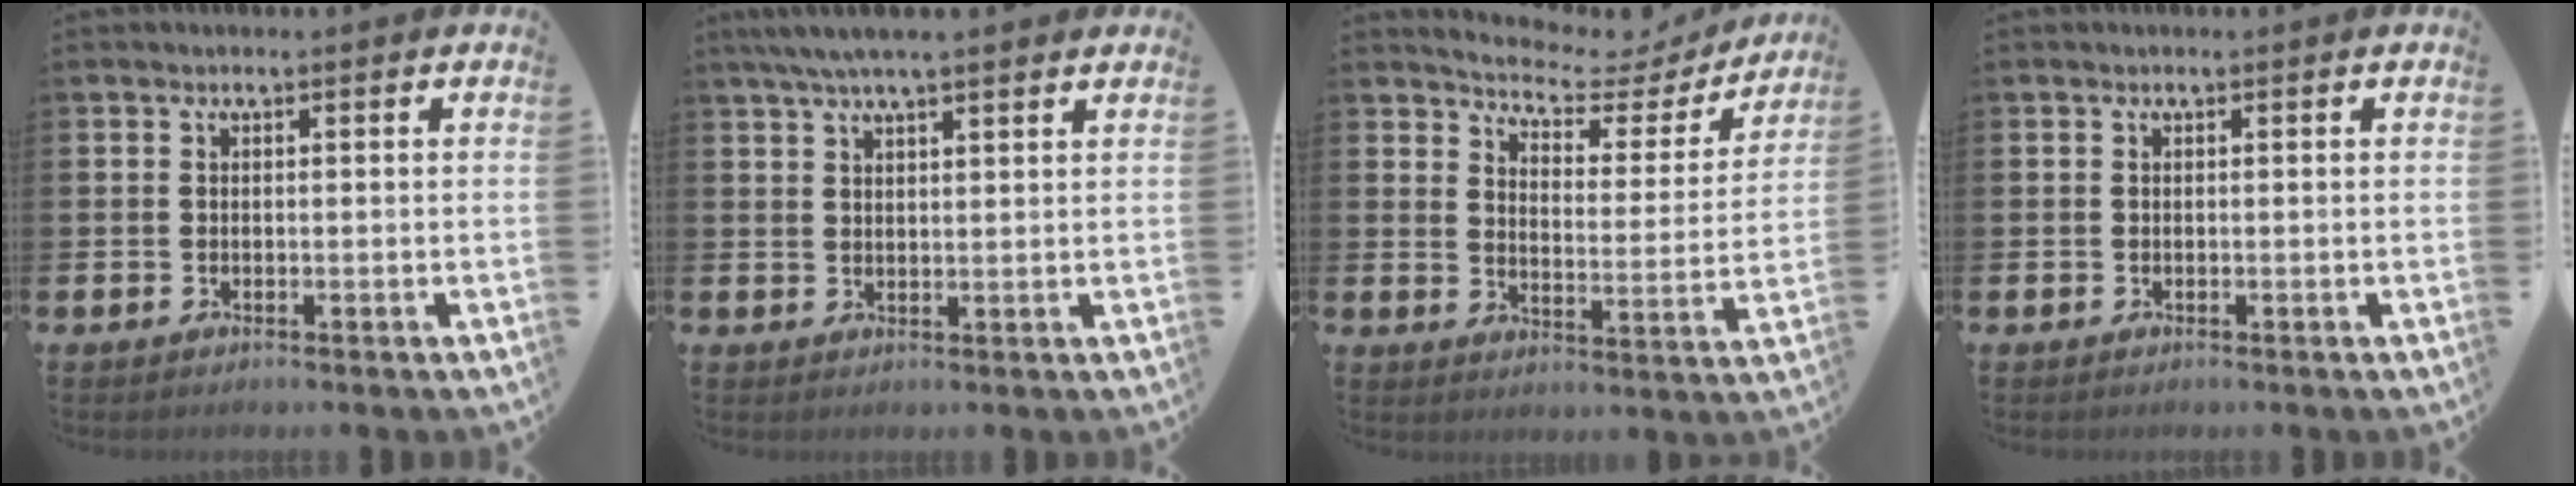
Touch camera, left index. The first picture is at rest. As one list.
[{"total": 4.9, "force": [4.1, 0.6, 2.5], "torque": [-0.057, -0.003, 0.075]}, {"total": 4.9, "force": [4.6, 1.5, 0.9], "torque": [-0.036, -0.042, 0.068]}, {"total": 0.0}]